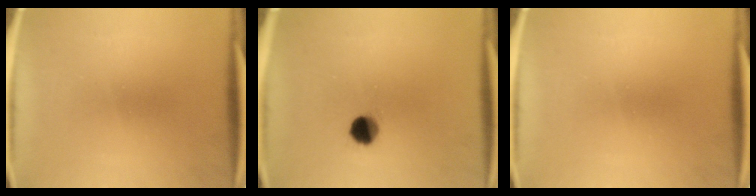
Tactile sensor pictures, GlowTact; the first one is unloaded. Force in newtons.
{"total": 5.1}
{"total": 0.0}